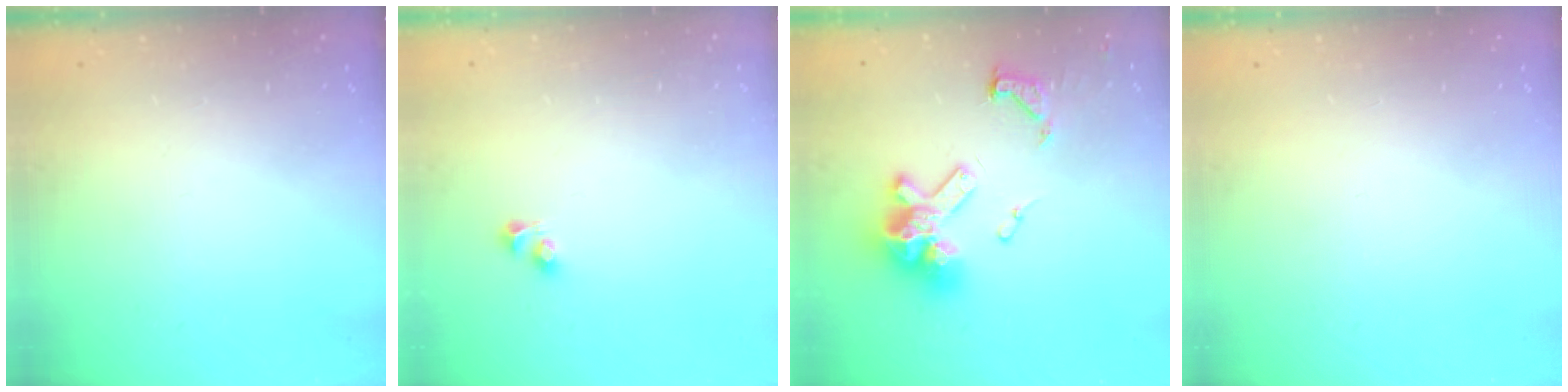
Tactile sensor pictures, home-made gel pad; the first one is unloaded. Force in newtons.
{"total": 2.7, "press": 2.4, "slide": 1.1}
{"total": 13.6, "press": 13.6, "slide": 0.6}
{"total": 0.0}